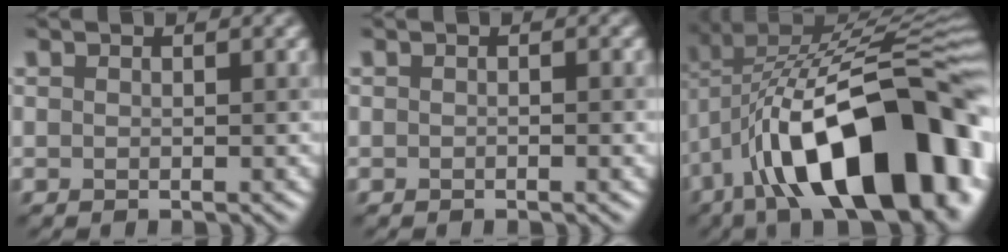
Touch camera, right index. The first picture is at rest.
{"total": 0.7, "force": [-0.3, 0.1, 0.7], "torque": [-0.010, 0.000, -0.003]}
{"total": 19.1, "force": [-6.5, 8.3, 15.9], "torque": [-0.230, 0.027, -0.106]}